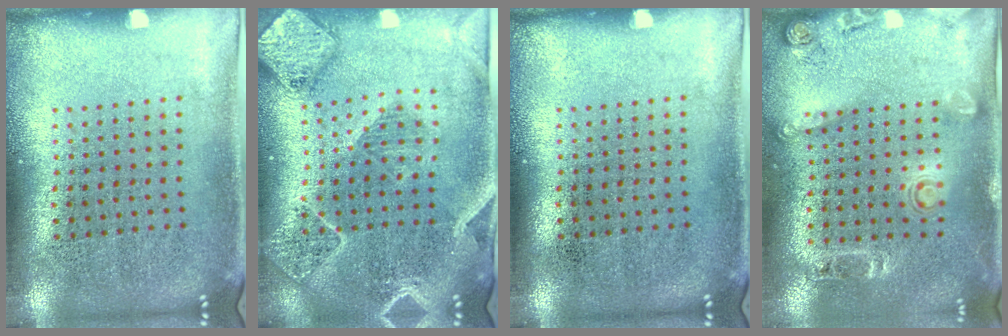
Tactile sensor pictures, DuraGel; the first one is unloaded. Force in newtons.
{"total": 2.4, "press": 2.2, "slide": 0.9}
{"total": 0.0}
{"total": 1.7, "press": 1.2, "slide": 1.2}